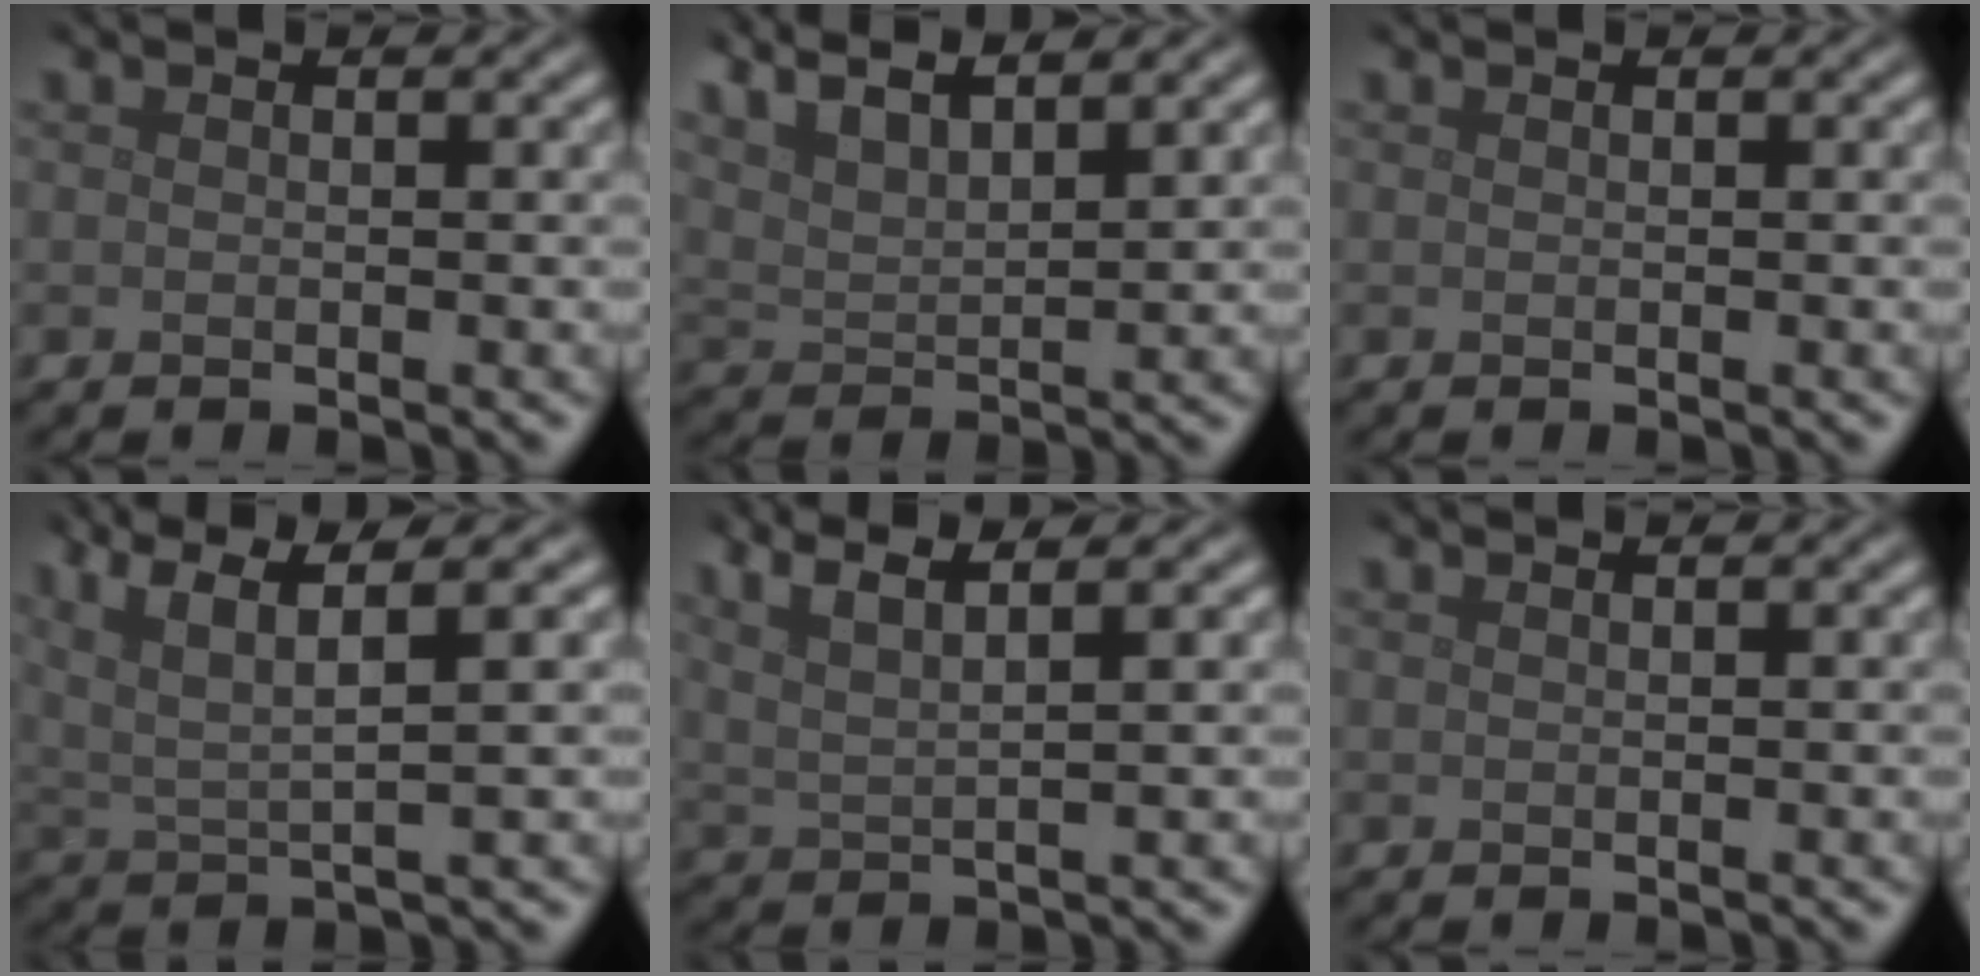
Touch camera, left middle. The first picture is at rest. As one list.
[{"total": 8.3, "force": [6.4, 2.4, 4.7], "torque": [-0.083, 0.022, 0.085]}, {"total": 0.0}, {"total": 6.1, "force": [3.4, 1.4, 4.9], "torque": [-0.100, 0.012, 0.065]}, {"total": 4.7, "force": [2.9, 1.0, 3.5], "torque": [-0.065, 0.015, 0.044]}, {"total": 0.0}]